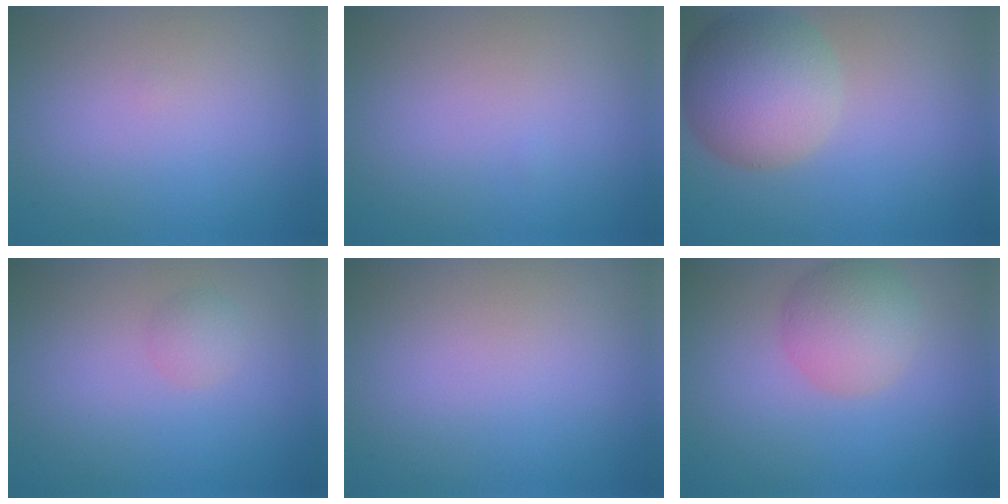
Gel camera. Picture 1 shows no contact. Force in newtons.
{"total": 0.0}
{"total": 6.9, "press": 6.9, "slide": 0.2}
{"total": 1.3, "press": 1.3, "slide": 0.0}
{"total": 0.0}
{"total": 4.3, "press": 4.3, "slide": 0.4}